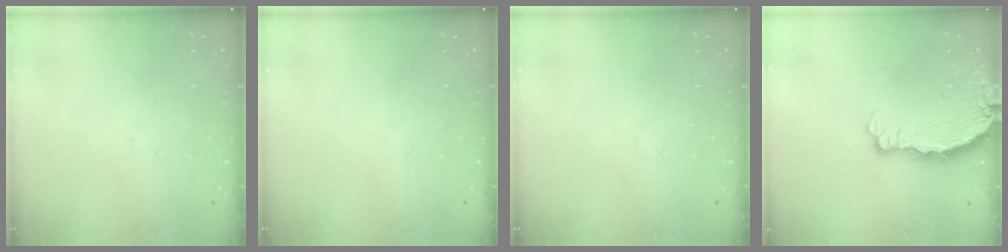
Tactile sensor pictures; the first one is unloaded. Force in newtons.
{"total": 0.0}
{"total": 0.0}
{"total": 3.7, "press": 3.7, "slide": 0.3}